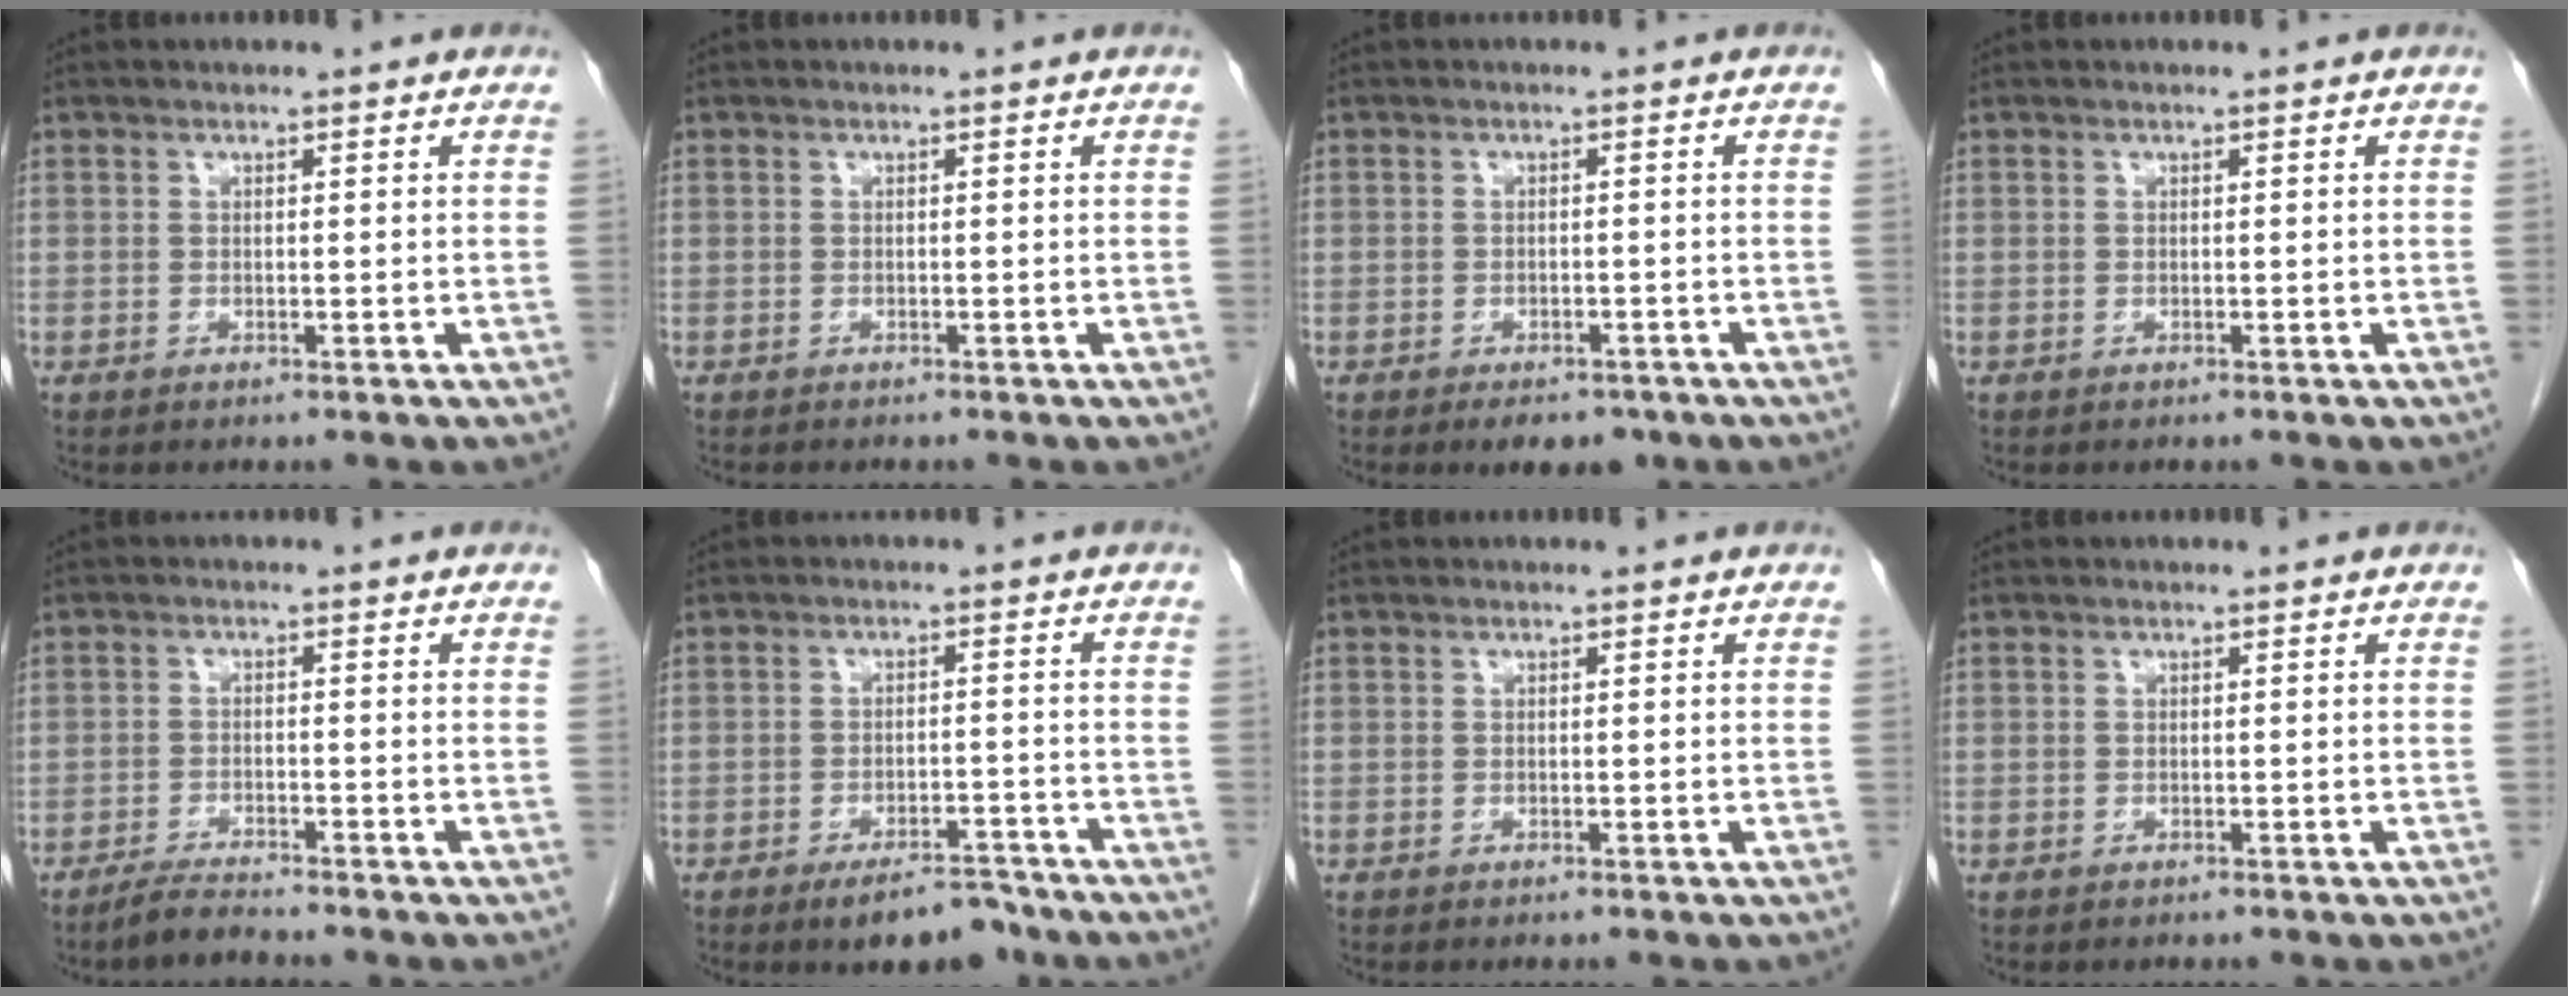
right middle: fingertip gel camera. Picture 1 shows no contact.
{"total": 1.1, "force": [-1.0, 0.2, 0.4], "torque": [-0.008, -0.003, -0.014]}
{"total": 4.4, "force": [-3.3, 2.3, 2.0], "torque": [-0.017, 0.001, -0.039]}
{"total": 0.0}
{"total": 3.1, "force": [-2.9, -0.2, 1.1], "torque": [-0.027, -0.012, -0.056]}
{"total": 6.0, "force": [-4.8, 2.1, 3.1], "torque": [-0.041, 0.001, -0.071]}
{"total": 0.0}
{"total": 0.0}